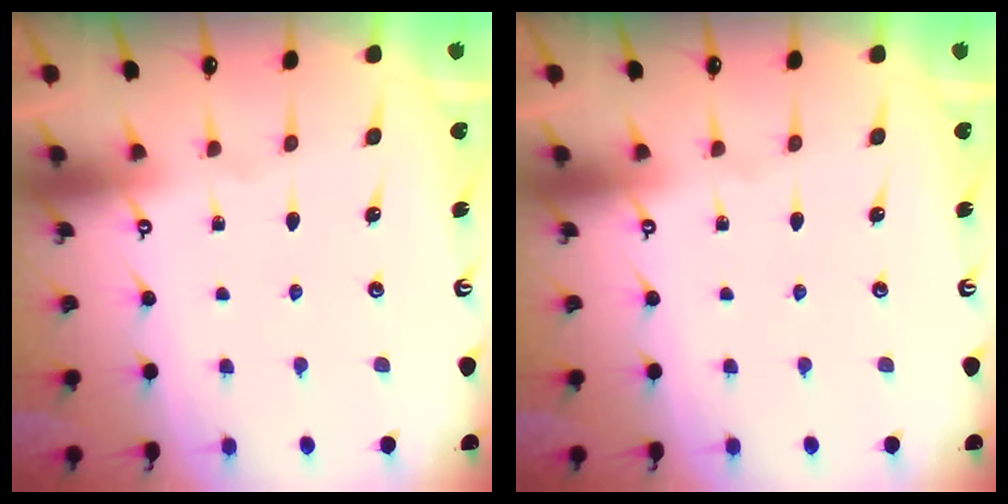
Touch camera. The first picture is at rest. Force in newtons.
{"total": 0.0}